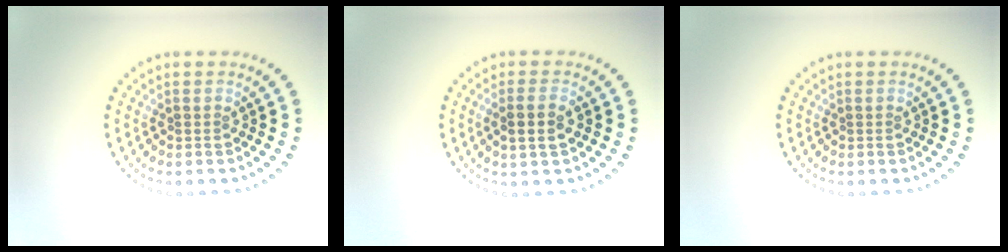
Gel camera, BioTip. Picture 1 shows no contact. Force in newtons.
{"total": 2.2, "press": 2.1, "slide": 0.8}
{"total": 0.0}